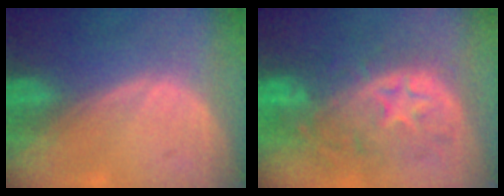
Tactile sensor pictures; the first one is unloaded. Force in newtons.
{"total": 11.0, "press": 9.7, "slide": 5.1}